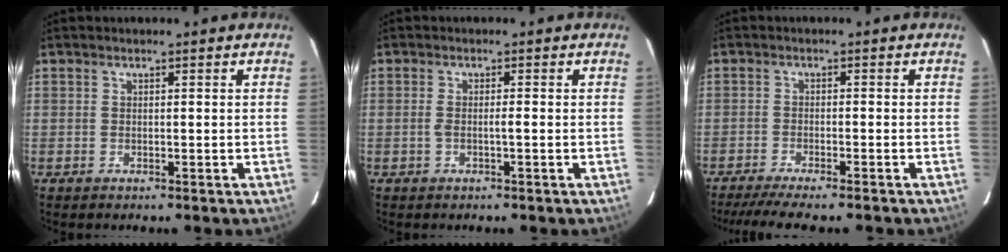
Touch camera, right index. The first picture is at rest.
{"total": 1.5, "force": [-0.4, 0.0, 1.5], "torque": [-0.027, 0.001, -0.007]}
{"total": 9.4, "force": [-8.1, 0.8, 4.6], "torque": [-0.063, -0.015, -0.125]}